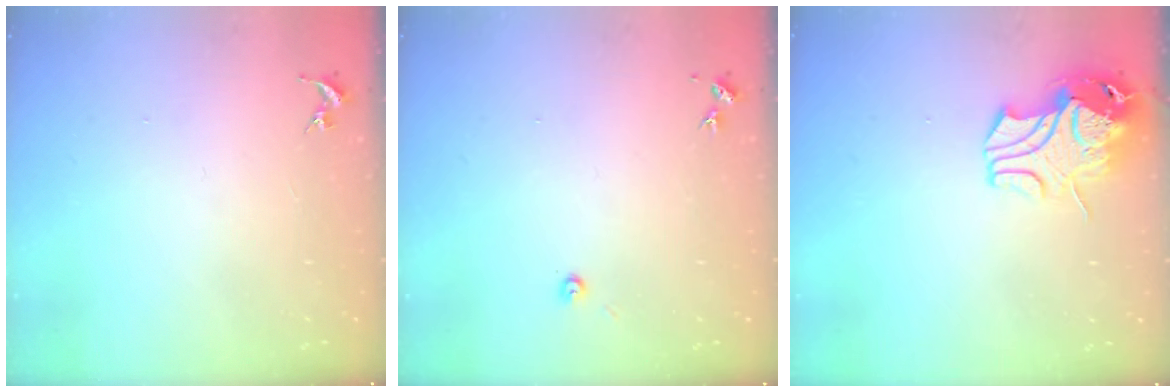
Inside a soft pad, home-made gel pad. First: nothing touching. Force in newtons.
{"total": 2.7, "press": 2.7, "slide": 0.2}
{"total": 12.1, "press": 12.0, "slide": 1.8}